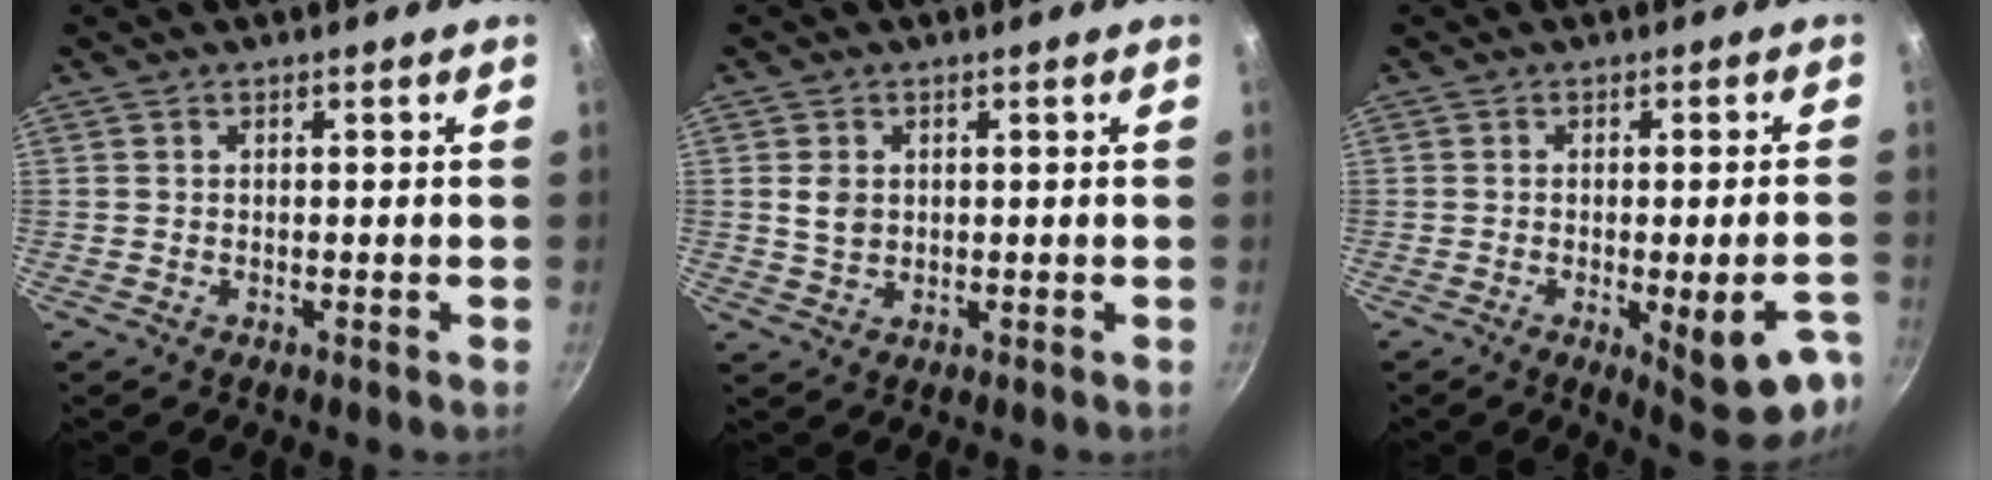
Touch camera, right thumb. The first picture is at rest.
{"total": 3.6, "force": [0.6, 2.9, 2.2], "torque": [-0.032, 0.000, 0.016]}
{"total": 11.8, "force": [-4.4, 3.6, 10.4], "torque": [-0.103, 0.009, -0.047]}